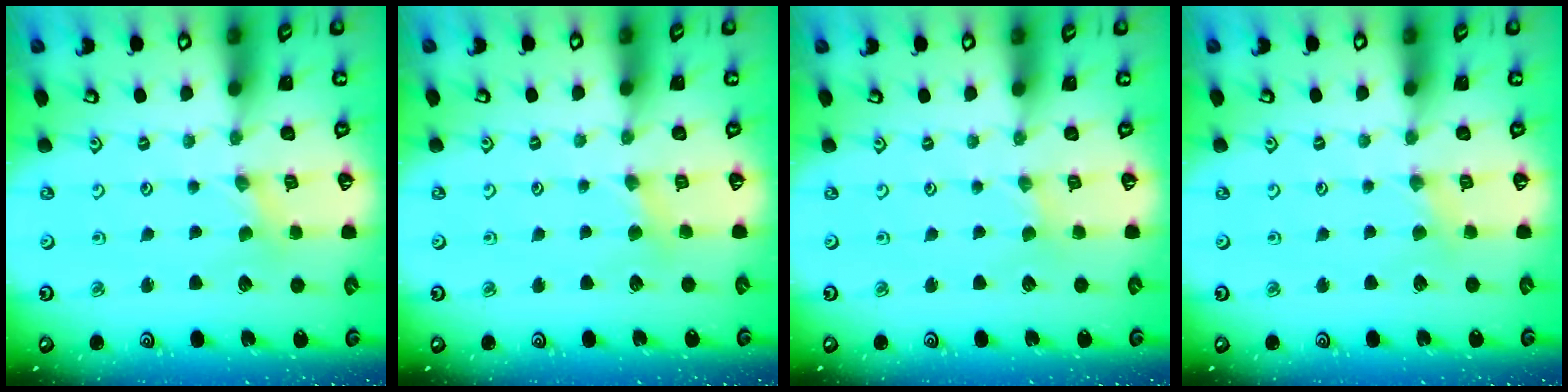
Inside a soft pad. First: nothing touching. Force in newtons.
{"total": 2.5, "press": 2.5, "slide": 0.5}
{"total": 0.0}
{"total": 2.4, "press": 2.4, "slide": 0.4}